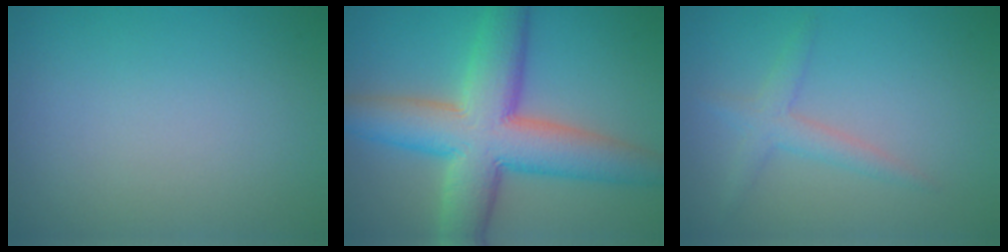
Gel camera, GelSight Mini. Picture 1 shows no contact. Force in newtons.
{"total": 10.8, "press": 10.8, "slide": 0.5}
{"total": 2.1, "press": 2.1, "slide": 0.2}